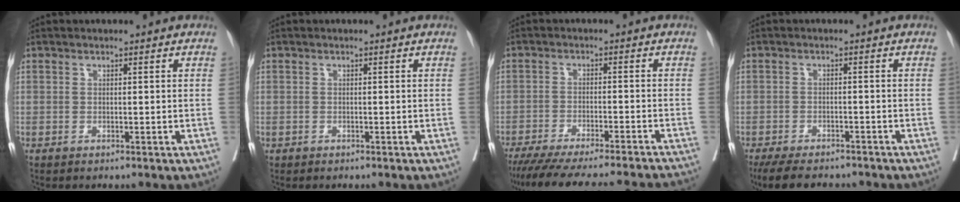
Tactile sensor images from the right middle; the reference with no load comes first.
{"total": 0.0}
{"total": 21.9, "force": [-20.0, 0.4, 9.1], "torque": [-0.125, -0.050, -0.270]}
{"total": 10.0, "force": [-8.6, 2.8, 4.1], "torque": [-0.068, -0.013, -0.122]}